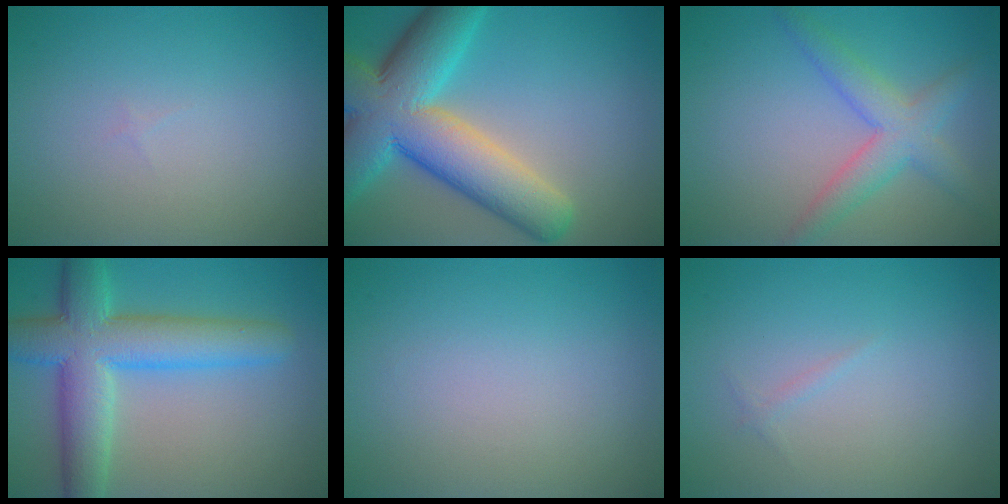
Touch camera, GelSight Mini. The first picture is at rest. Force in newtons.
{"total": 11.9, "press": 11.9, "slide": 0.8}
{"total": 4.0, "press": 4.0, "slide": 0.2}
{"total": 8.6, "press": 8.6, "slide": 0.3}
{"total": 0.0}
{"total": 0.5, "press": 0.5, "slide": 0.0}